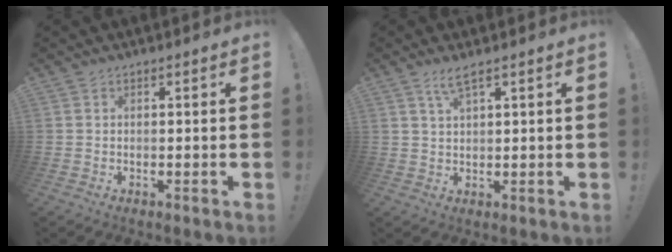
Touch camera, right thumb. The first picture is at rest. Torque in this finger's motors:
{"motor_torque": [0.05, -0.09, -0.10, 0.16, -0.04]}